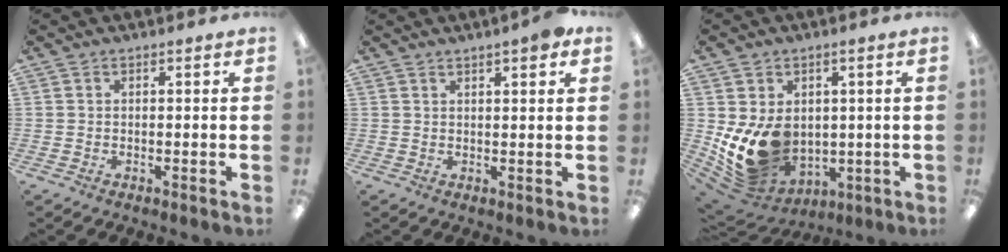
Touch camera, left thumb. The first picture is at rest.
{"total": 3.3, "force": [2.3, 0.6, 2.3], "torque": [-0.034, -0.004, 0.036]}
{"total": 12.6, "force": [-0.2, 10.0, 7.6], "torque": [-0.154, -0.021, 0.005]}